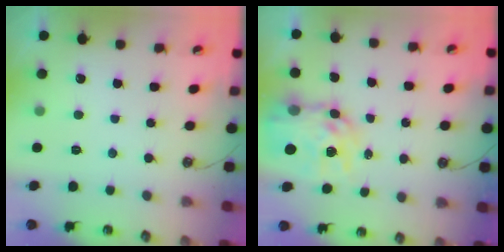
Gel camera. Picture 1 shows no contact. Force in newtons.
{"total": 12.3, "press": 12.3, "slide": 1.0}